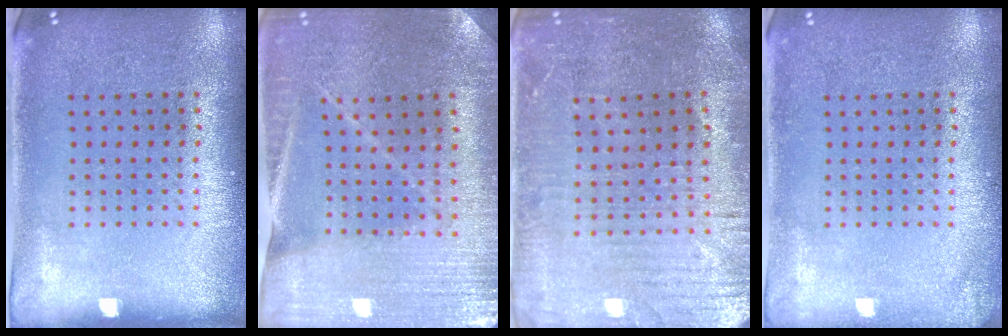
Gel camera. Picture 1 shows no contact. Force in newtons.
{"total": 1.4, "press": 1.4, "slide": 0.2}
{"total": 1.4, "press": 1.3, "slide": 0.5}
{"total": 1.1, "press": 1.1, "slide": 0.1}